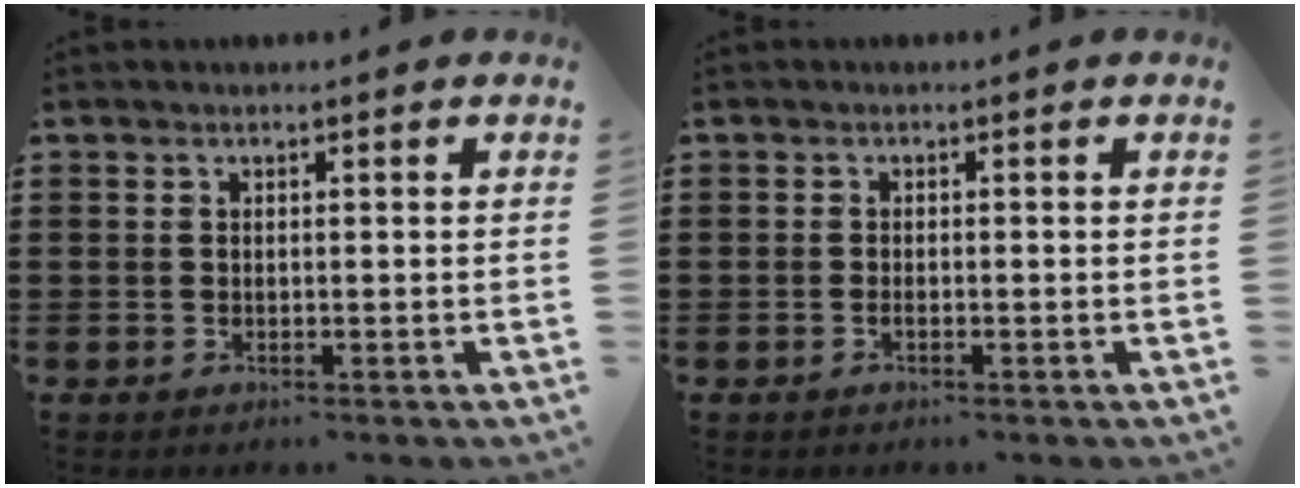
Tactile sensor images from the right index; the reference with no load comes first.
{"total": 0.7, "force": [-0.4, -0.1, 0.6], "torque": [-0.013, -0.008, -0.005]}